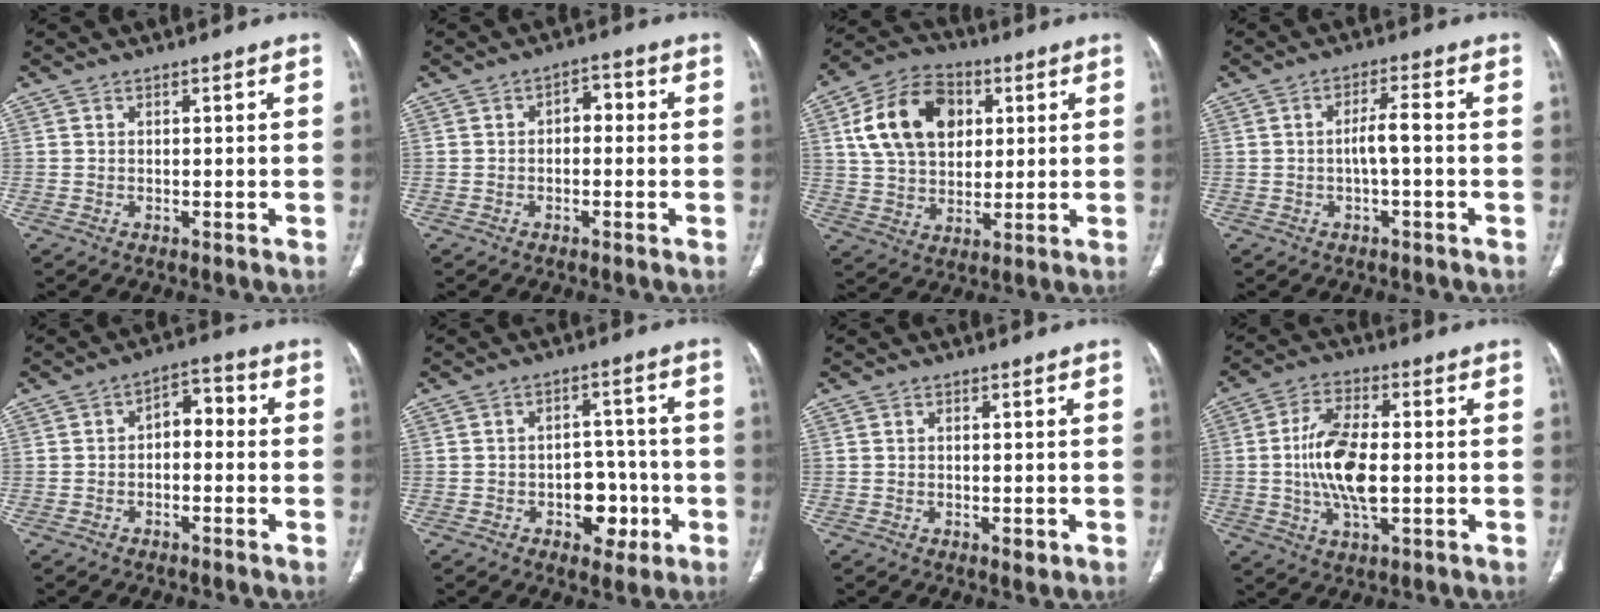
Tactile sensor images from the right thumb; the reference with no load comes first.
{"total": 3.3, "force": [-0.2, 2.2, 2.5], "torque": [-0.022, 0.016, -0.013]}
{"total": 16.3, "force": [4.5, 11.5, 10.6], "torque": [-0.166, 0.005, 0.079]}
{"total": 3.8, "force": [-0.6, 0.7, 3.7], "torque": [-0.076, 0.016, -0.011]}
{"total": 5.5, "force": [-0.6, 3.5, 4.2], "torque": [-0.045, 0.032, -0.022]}
{"total": 8.1, "force": [-2.8, 5.6, 5.1], "torque": [-0.030, 0.030, -0.034]}
{"total": 1.6, "force": [-0.5, 0.8, 1.2], "torque": [-0.015, -0.001, -0.005]}
{"total": 12.1, "force": [-0.7, 5.4, 10.8], "torque": [-0.214, 0.005, -0.013]}